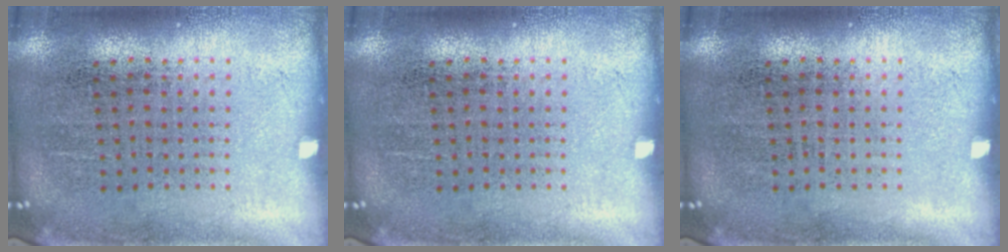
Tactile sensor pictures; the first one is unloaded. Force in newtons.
{"total": 0.0}
{"total": 0.0}